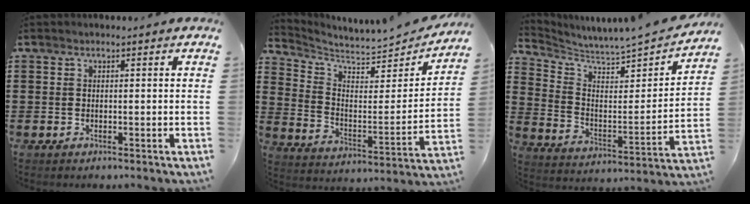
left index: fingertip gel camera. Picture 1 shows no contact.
{"total": 5.0, "force": [4.7, 0.6, 1.6], "torque": [-0.059, -0.045, 0.075]}
{"total": 4.2, "force": [4.1, 0.4, 0.8], "torque": [-0.044, -0.045, 0.061]}